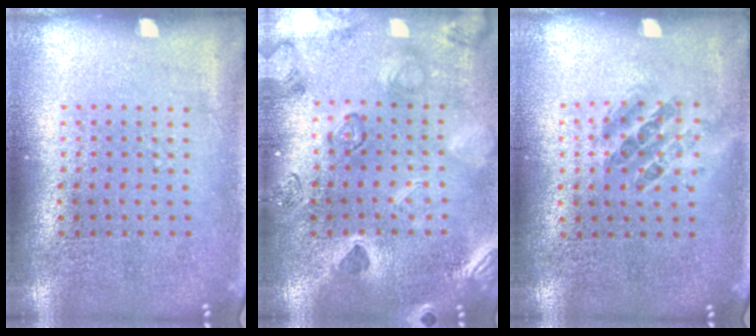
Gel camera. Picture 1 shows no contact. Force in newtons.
{"total": 2.5, "press": 2.3, "slide": 0.8}
{"total": 0.9, "press": 0.8, "slide": 0.3}